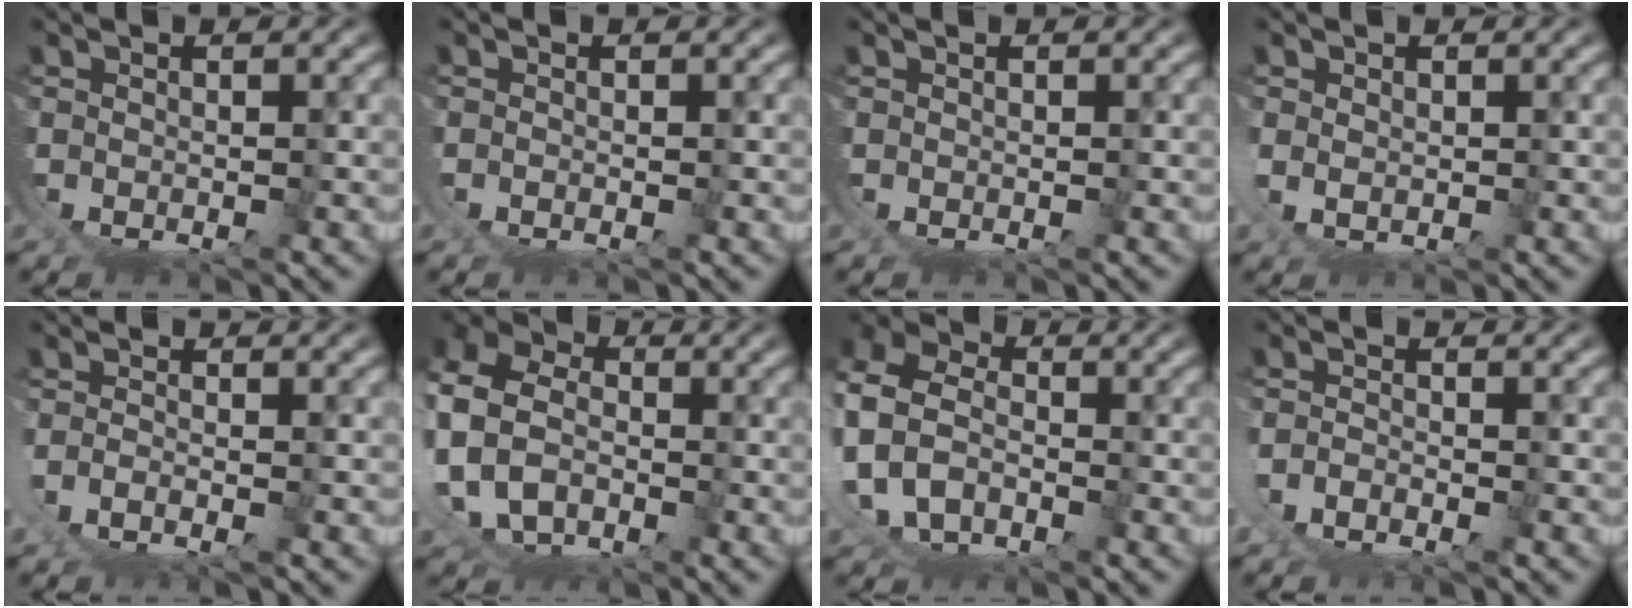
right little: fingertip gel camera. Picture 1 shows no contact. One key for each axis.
{"total": 0.7, "fx": 0.1, "fy": -0.5, "fz": 0.5, "tx": -0.009, "ty": -0.001, "tz": 0.000}
{"total": 0.0}
{"total": 1.5, "fx": 0.6, "fy": 0.6, "fz": 1.2, "tx": -0.037, "ty": -0.015, "tz": 0.024}
{"total": 1.8, "fx": -0.6, "fy": -0.3, "fz": 1.7, "tx": -0.035, "ty": -0.006, "tz": -0.008}
{"total": 9.2, "fx": 1.3, "fy": 7.2, "fz": 5.6, "tx": -0.130, "ty": -0.007, "tz": 0.014}
{"total": 7.3, "fx": 1.0, "fy": 5.6, "fz": 4.6, "tx": -0.116, "ty": -0.003, "tz": 0.011}
{"total": 1.7, "fx": -1.0, "fy": 0.4, "fz": 1.3, "tx": -0.026, "ty": -0.004, "tz": -0.019}